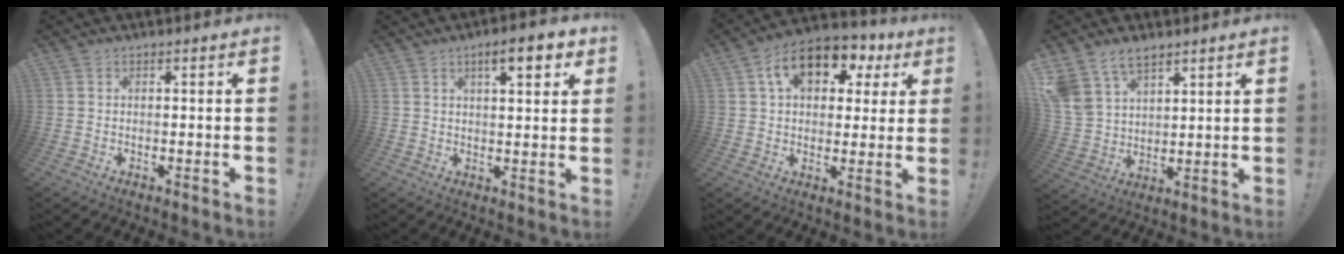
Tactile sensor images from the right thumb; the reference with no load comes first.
{"total": 7.9, "force": [4.0, 2.1, 6.5], "torque": [-0.081, -0.016, 0.059]}
{"total": 14.2, "force": [6.1, 9.0, 9.1], "torque": [-0.138, -0.018, 0.109]}
{"total": 10.4, "force": [7.6, 5.8, 3.9], "torque": [-0.078, -0.042, 0.154]}